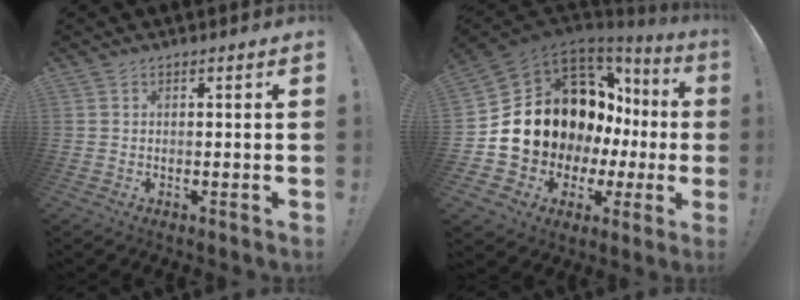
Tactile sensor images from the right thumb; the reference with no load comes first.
{"total": 17.6, "force": [3.8, 13.8, 10.1], "torque": [-0.158, -0.036, 0.117]}